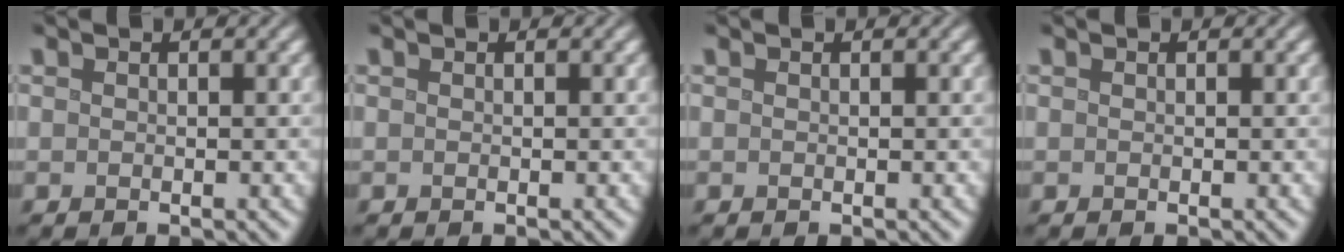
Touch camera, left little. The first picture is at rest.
{"total": 0.0}
{"total": 0.0}
{"total": 0.0}